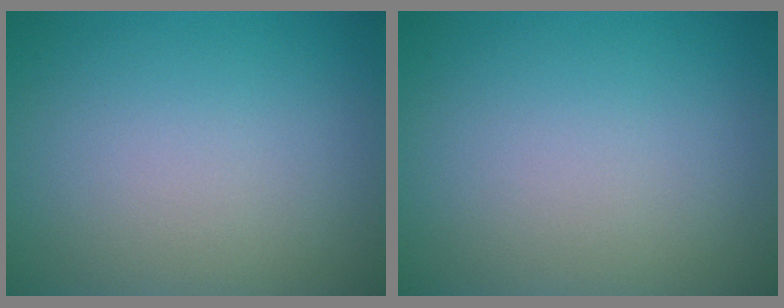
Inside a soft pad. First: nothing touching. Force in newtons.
{"total": 0.0}